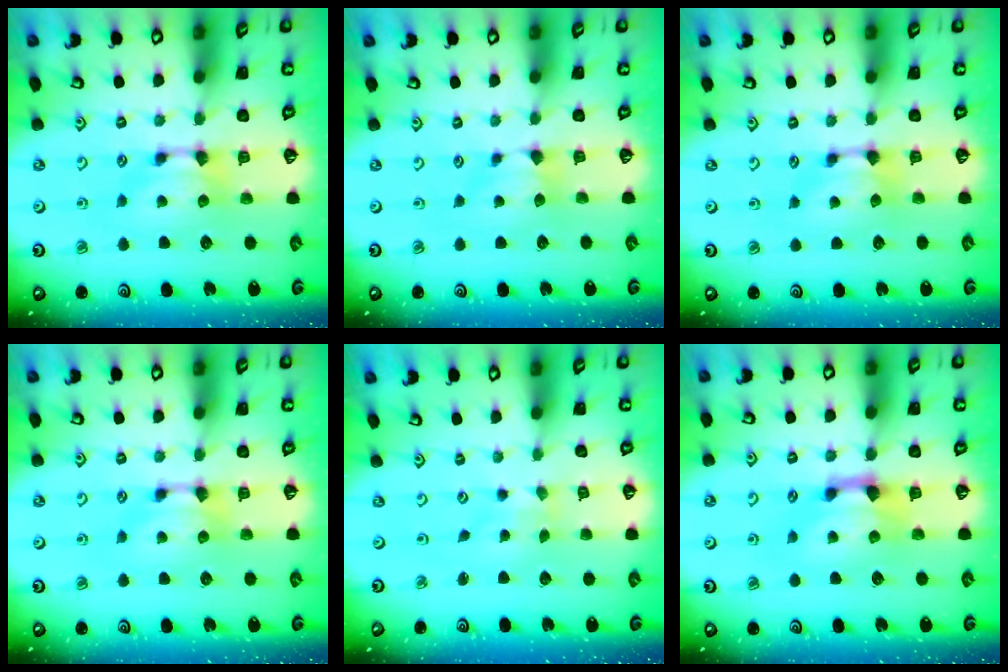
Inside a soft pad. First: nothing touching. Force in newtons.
{"total": 0.9, "press": 0.8, "slide": 0.5}
{"total": 1.1, "press": 0.4, "slide": 1.1}
{"total": 0.0}
{"total": 2.8, "press": 2.7, "slide": 0.9}
{"total": 1.5, "press": 0.5, "slide": 1.4}